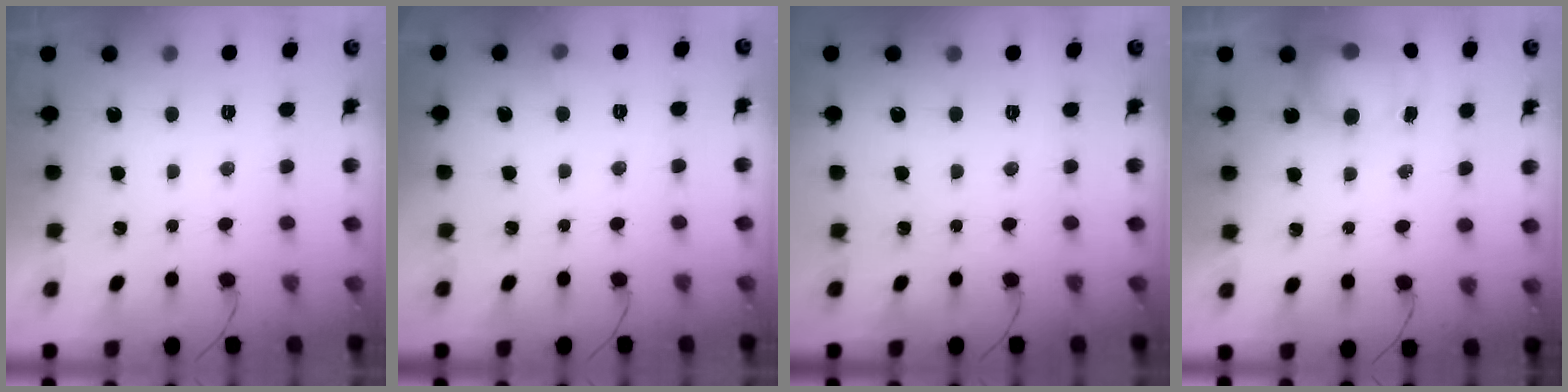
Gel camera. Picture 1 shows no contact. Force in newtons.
{"total": 3.5, "press": 3.4, "slide": 1.0}
{"total": 0.0}
{"total": 7.0, "press": 6.8, "slide": 1.3}